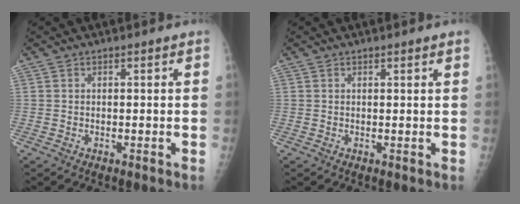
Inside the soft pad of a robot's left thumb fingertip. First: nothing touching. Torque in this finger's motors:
{"motor_torque": [-0.12, 0.02, -0.01, -0.06, 0.02]}